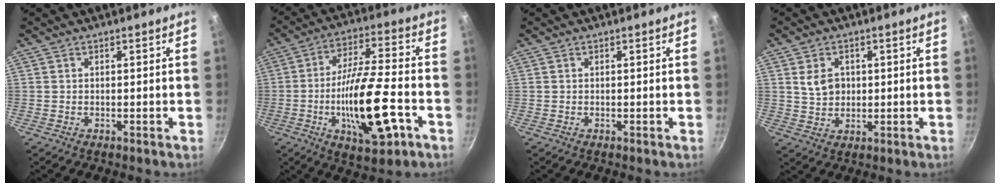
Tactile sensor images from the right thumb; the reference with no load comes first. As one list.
[{"total": 18.6, "force": [-6.0, 5.8, 16.6], "torque": [-0.279, 0.025, -0.098]}, {"total": 0.0}, {"total": 5.4, "force": [1.2, 4.2, 3.2], "torque": [-0.040, -0.004, 0.022]}]